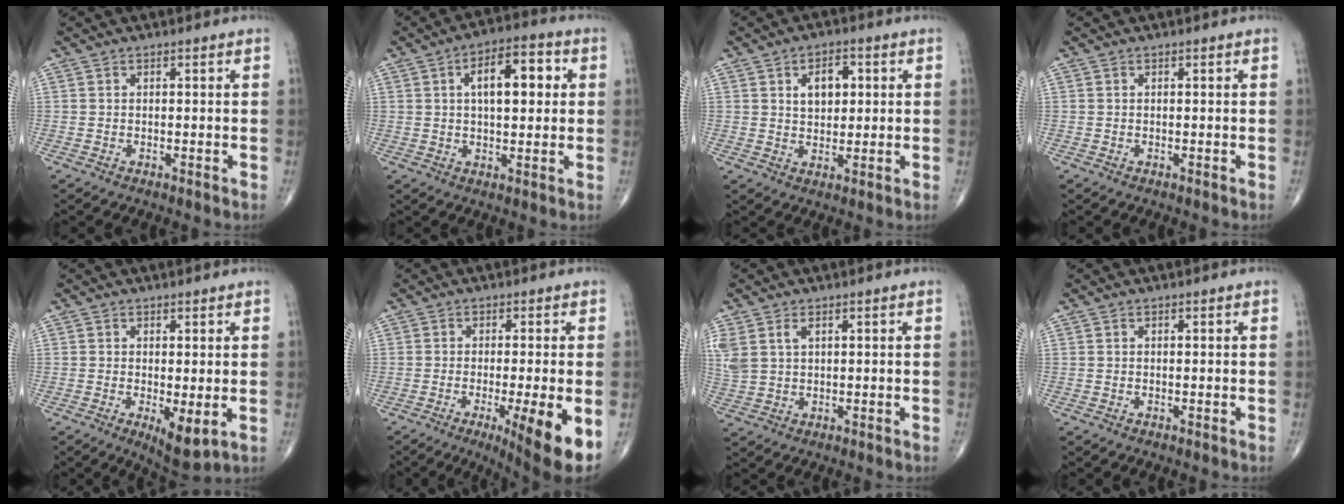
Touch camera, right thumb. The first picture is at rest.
{"total": 10.8, "force": [2.4, 5.0, 9.2], "torque": [-0.118, 0.014, 0.030]}
{"total": 6.1, "force": [1.7, 3.9, 4.4], "torque": [-0.048, -0.002, 0.027]}
{"total": 0.0}
{"total": 5.4, "force": [-0.9, 1.8, 5.0], "torque": [-0.079, -0.018, -0.009]}
{"total": 11.4, "force": [-4.1, 1.4, 10.6], "torque": [-0.140, -0.023, -0.058]}
{"total": 7.0, "force": [2.6, 4.4, 4.7], "torque": [-0.126, 0.006, 0.063]}
{"total": 0.0}